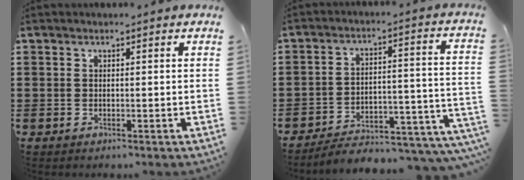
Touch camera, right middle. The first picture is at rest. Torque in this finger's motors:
{"motor_torque": [1.41, -0.73, 0.57, 0.13]}